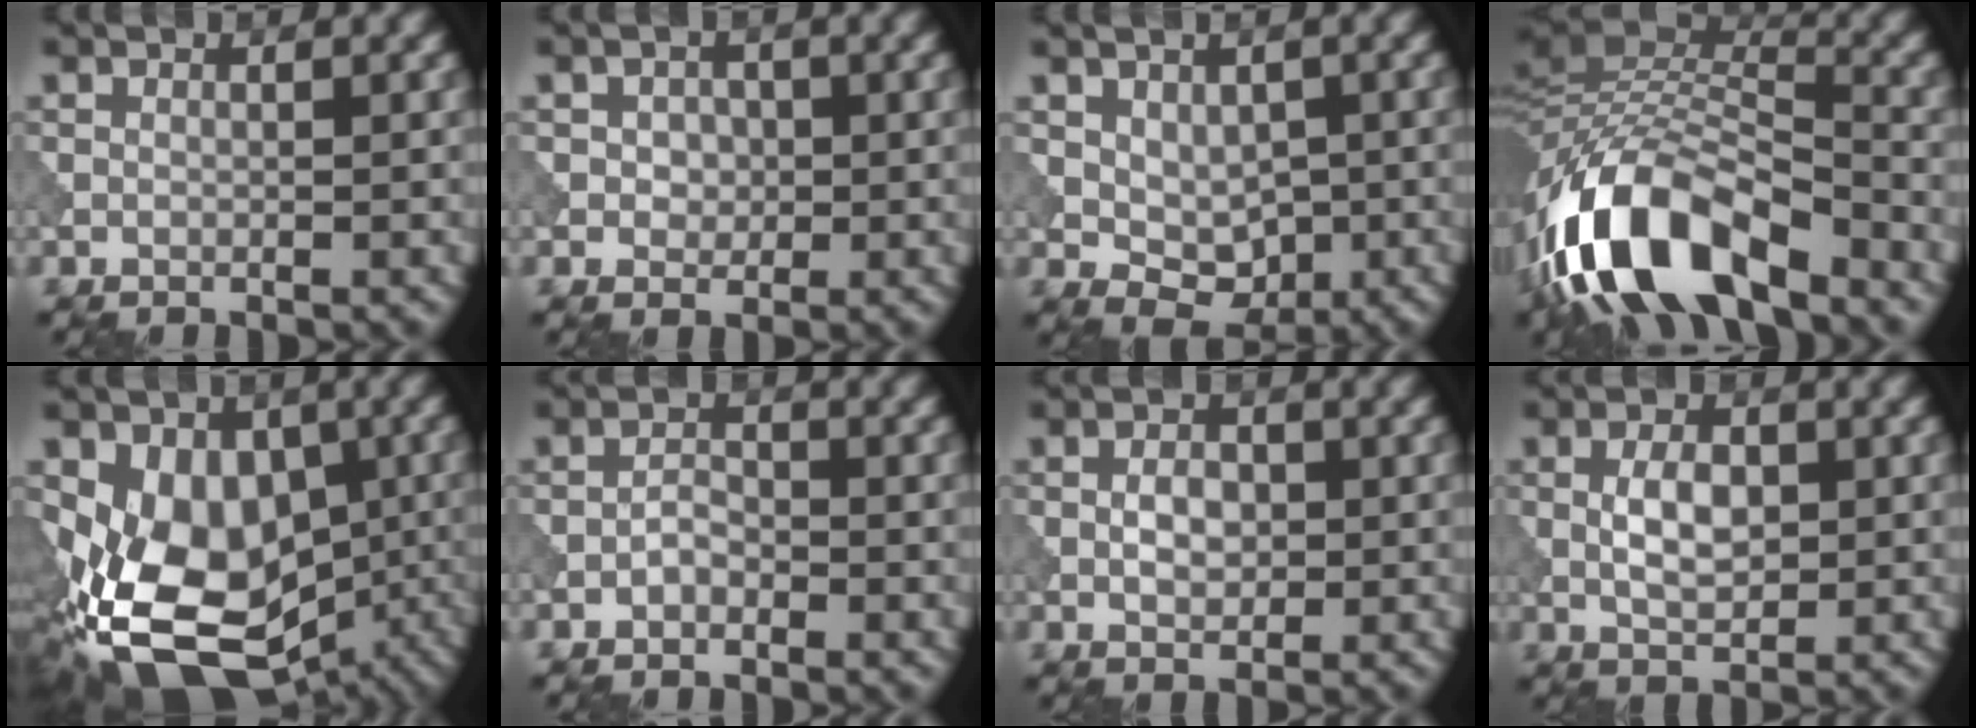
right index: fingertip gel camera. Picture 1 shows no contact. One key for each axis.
{"total": 1.5, "fx": 0.1, "fy": 1.3, "fz": 0.8, "tx": -0.014, "ty": 0.000, "tz": -0.002}
{"total": 4.6, "fx": 0.0, "fy": 3.3, "fz": 3.3, "tx": -0.051, "ty": -0.011, "tz": 0.010}
{"total": 12.5, "fx": -7.2, "fy": 5.0, "fz": 8.9, "tx": -0.168, "ty": 0.004, "tz": -0.143}
{"total": 14.5, "fx": -4.6, "fy": 9.9, "fz": 9.6, "tx": -0.141, "ty": -0.008, "tz": -0.066}
{"total": 1.4, "fx": -0.8, "fy": 0.7, "fz": 0.8, "tx": -0.018, "ty": 0.004, "tz": -0.018}
{"total": 2.1, "fx": -0.2, "fy": 1.3, "fz": 1.7, "tx": -0.030, "ty": 0.002, "tz": -0.004}
{"total": 3.3, "fx": 0.1, "fy": 1.8, "fz": 2.8, "tx": -0.061, "ty": 0.001, "tz": 0.003}